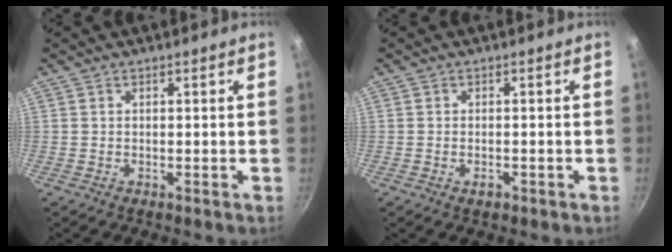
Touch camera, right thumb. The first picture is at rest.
{"total": 1.6, "force": [-0.8, 0.9, 1.1], "torque": [-0.019, 0.005, -0.013]}